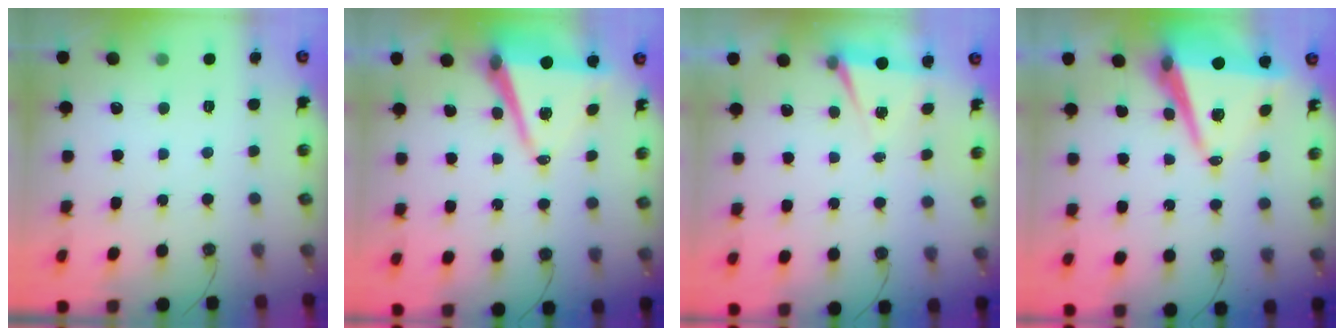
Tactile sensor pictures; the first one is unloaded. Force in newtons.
{"total": 10.2, "press": 9.4, "slide": 4.1}
{"total": 4.8, "press": 1.9, "slide": 4.4}
{"total": 10.7, "press": 9.9, "slide": 4.1}